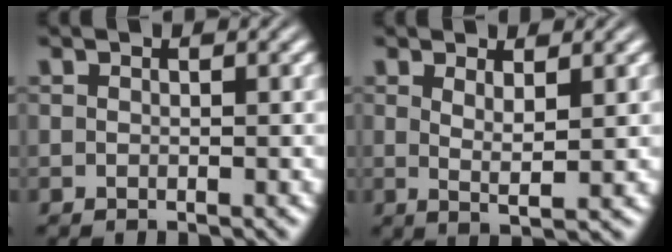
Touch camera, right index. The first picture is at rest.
{"total": 2.4, "force": [0.7, -0.7, 2.2], "torque": [-0.035, -0.016, 0.022]}